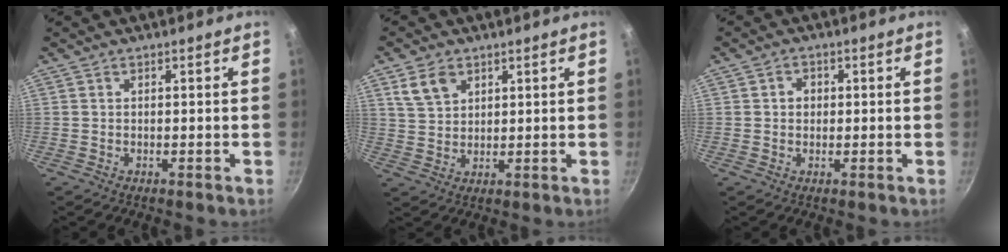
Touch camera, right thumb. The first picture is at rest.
{"total": 5.8, "force": [3.0, 4.0, 3.0], "torque": [-0.039, -0.007, 0.062]}
{"total": 2.6, "force": [0.3, 2.2, 1.3], "torque": [-0.007, 0.004, 0.001]}